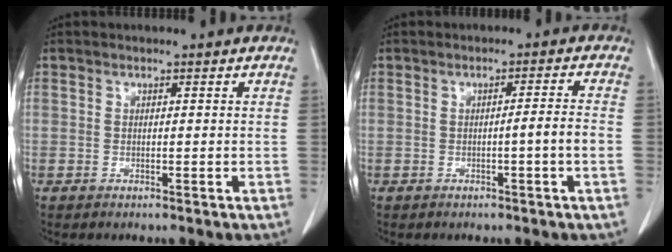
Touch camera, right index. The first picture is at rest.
{"total": 3.1, "force": [-0.9, -0.8, 2.8], "torque": [-0.042, 0.000, -0.016]}